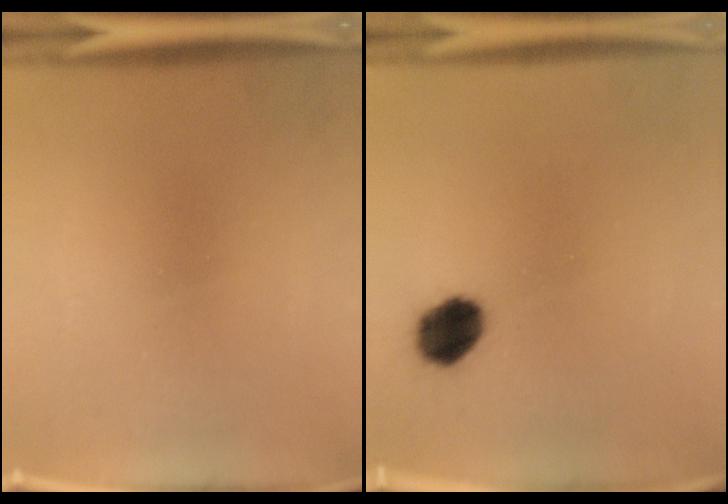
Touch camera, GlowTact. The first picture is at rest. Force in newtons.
{"total": 7.7}